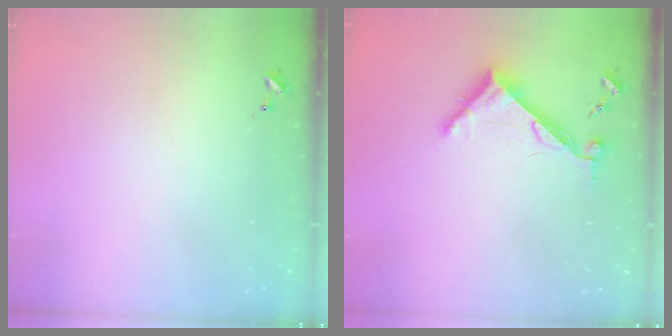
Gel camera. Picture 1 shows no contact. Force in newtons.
{"total": 7.3, "press": 7.3, "slide": 0.6}